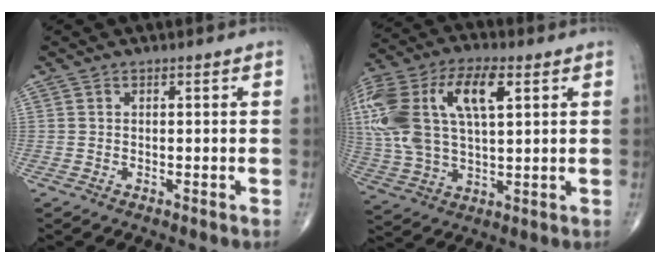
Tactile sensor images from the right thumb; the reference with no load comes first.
{"total": 24.0, "force": [6.8, 12.1, 19.6], "torque": [-0.451, 0.027, 0.125]}